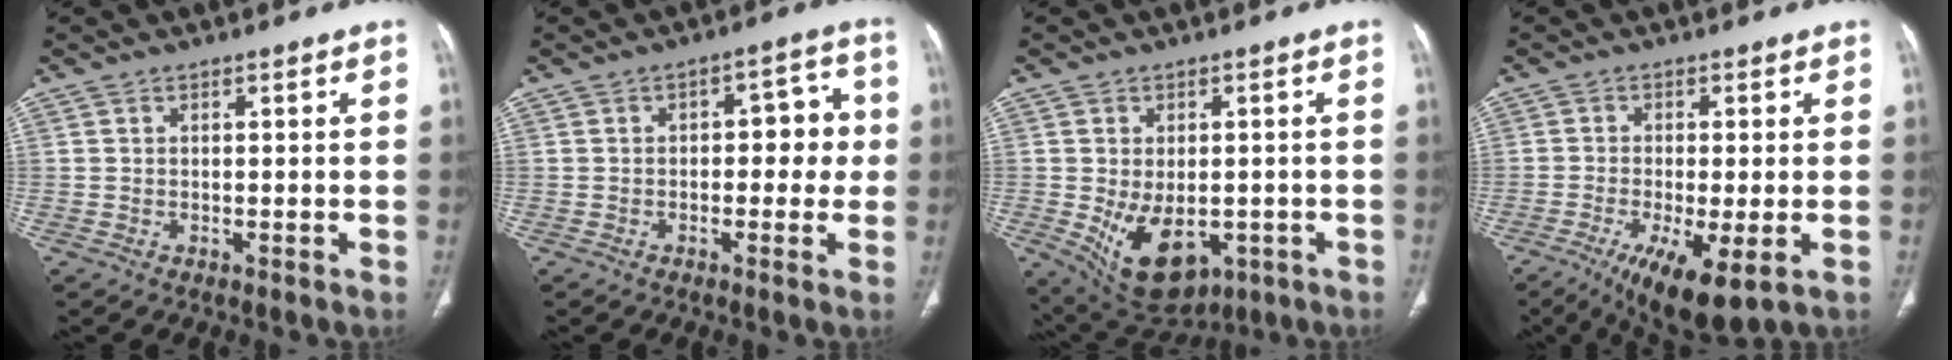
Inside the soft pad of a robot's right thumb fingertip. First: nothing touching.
{"total": 6.8, "force": [0.1, 3.9, 5.6], "torque": [-0.029, 0.022, -0.008]}
{"total": 12.1, "force": [-3.4, 7.7, 8.7], "torque": [-0.122, -0.004, -0.028]}
{"total": 10.9, "force": [-4.5, 3.1, 9.4], "torque": [-0.160, -0.015, -0.067]}